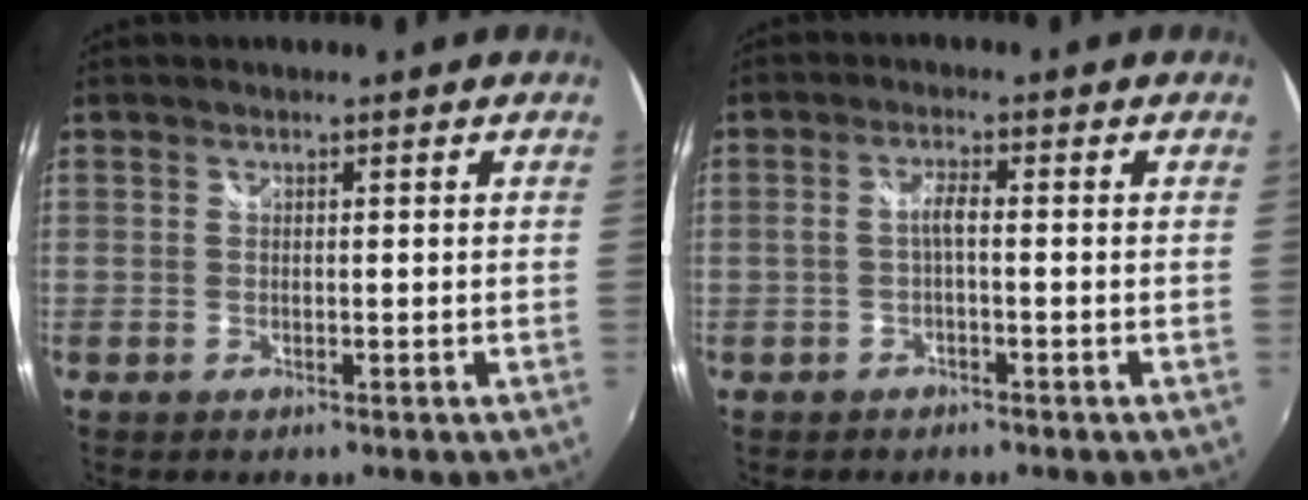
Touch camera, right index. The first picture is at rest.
{"total": 2.2, "force": [-0.5, 0.3, 2.1], "torque": [-0.044, 0.005, -0.008]}